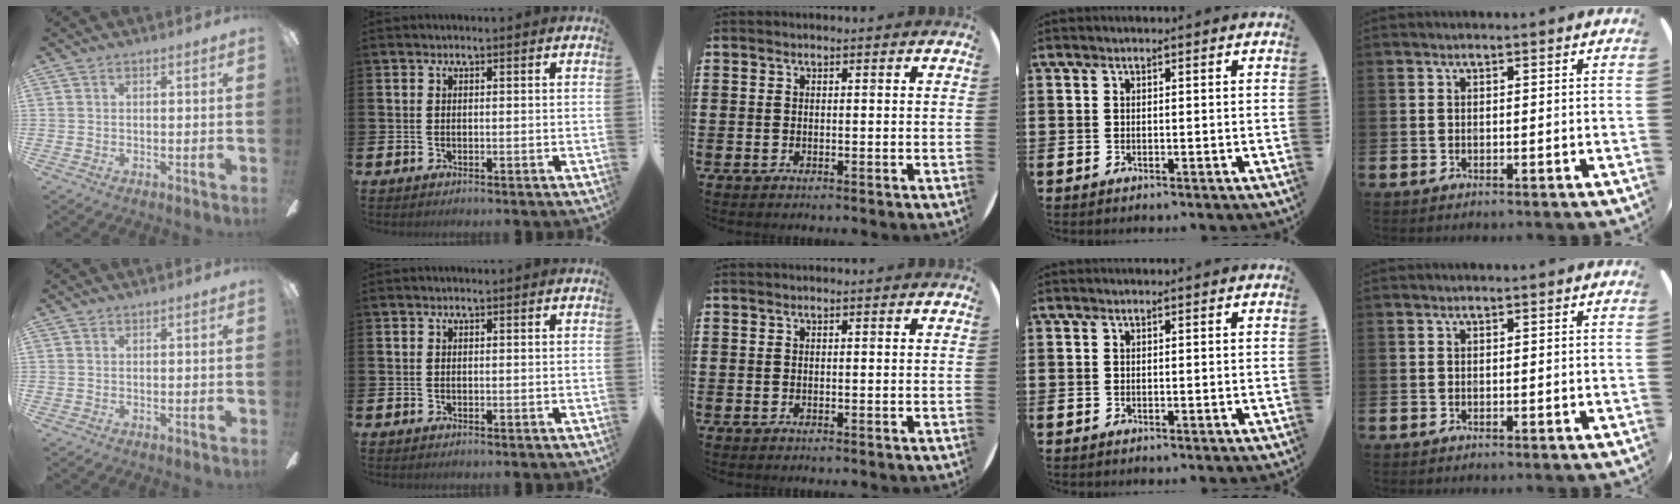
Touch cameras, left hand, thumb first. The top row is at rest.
{}